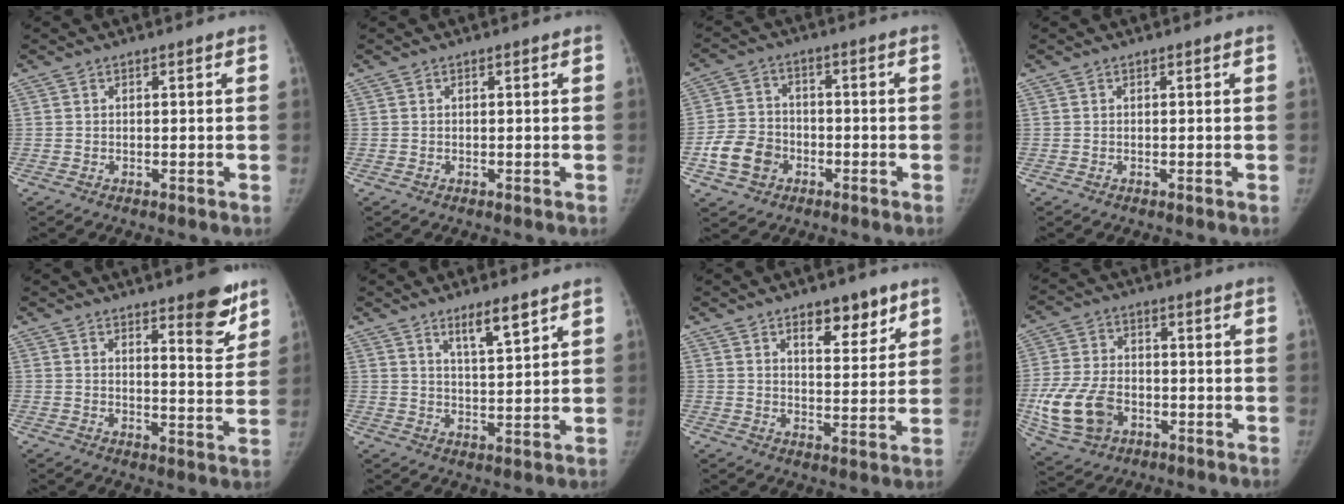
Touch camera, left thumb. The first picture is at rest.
{"total": 0.0}
{"total": 9.0, "force": [-3.5, 7.3, 4.0], "torque": [-0.061, 0.021, -0.063]}
{"total": 0.0}
{"total": 9.1, "force": [6.0, 2.4, 6.3], "torque": [-0.056, -0.041, 0.080]}
{"total": 5.9, "force": [4.0, 1.0, 4.2], "torque": [-0.067, -0.032, 0.070]}
{"total": 8.7, "force": [5.3, 3.9, 5.7], "torque": [-0.052, -0.032, 0.081]}
{"total": 12.9, "force": [-3.9, 9.0, 8.4], "torque": [-0.169, 0.010, -0.068]}